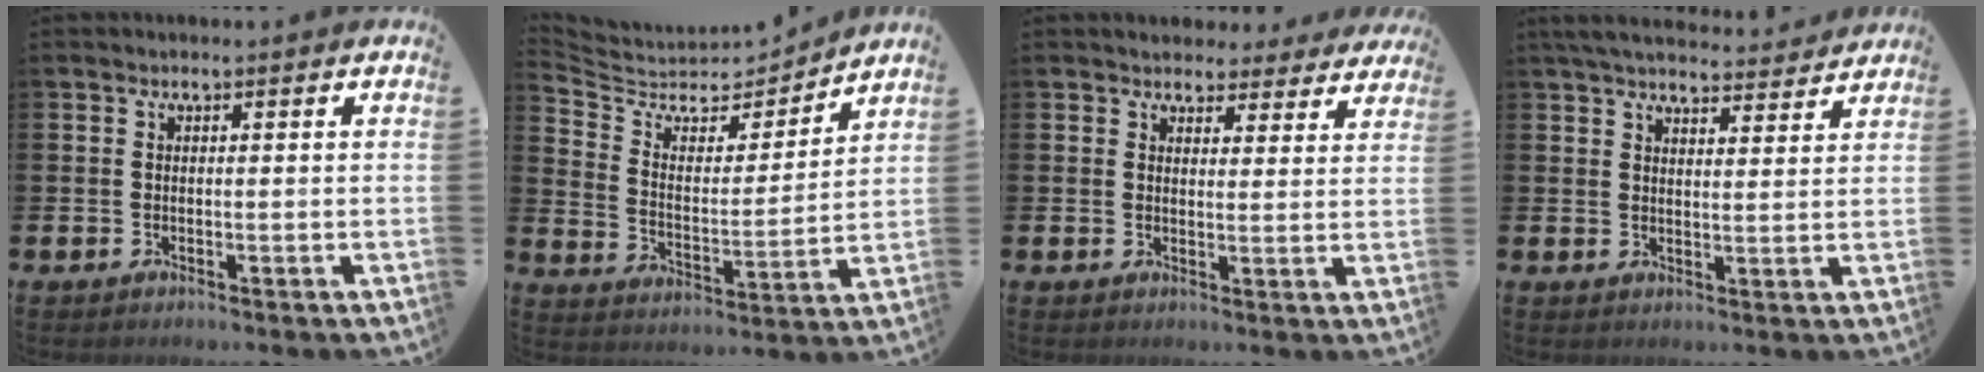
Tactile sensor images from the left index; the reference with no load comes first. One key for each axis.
{"total": 6.0, "fx": 5.3, "fy": 2.5, "fz": 1.3, "tx": -0.060, "ty": -0.047, "tz": 0.086}
{"total": 4.0, "fx": 3.7, "fy": 1.4, "fz": 0.0, "tx": 0.000, "ty": -0.022, "tz": 0.064}
{"total": 5.4, "fx": 5.3, "fy": 0.9, "fz": 1.0, "tx": -0.029, "ty": -0.030, "tz": 0.094}